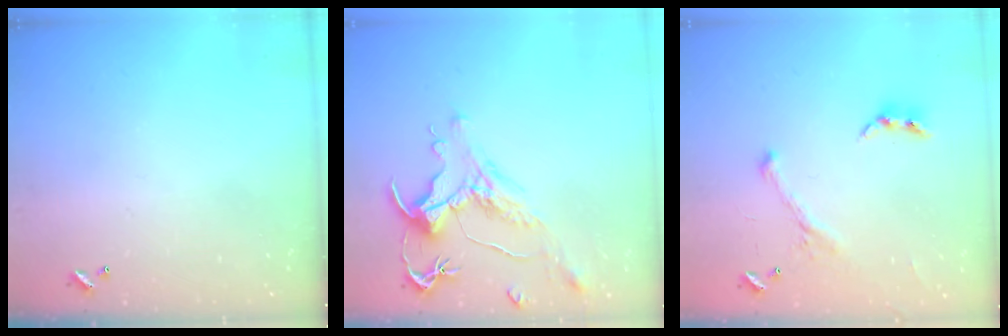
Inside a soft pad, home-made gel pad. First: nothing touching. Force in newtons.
{"total": 1.7, "press": 1.1, "slide": 1.3}
{"total": 1.0, "press": 0.7, "slide": 0.7}